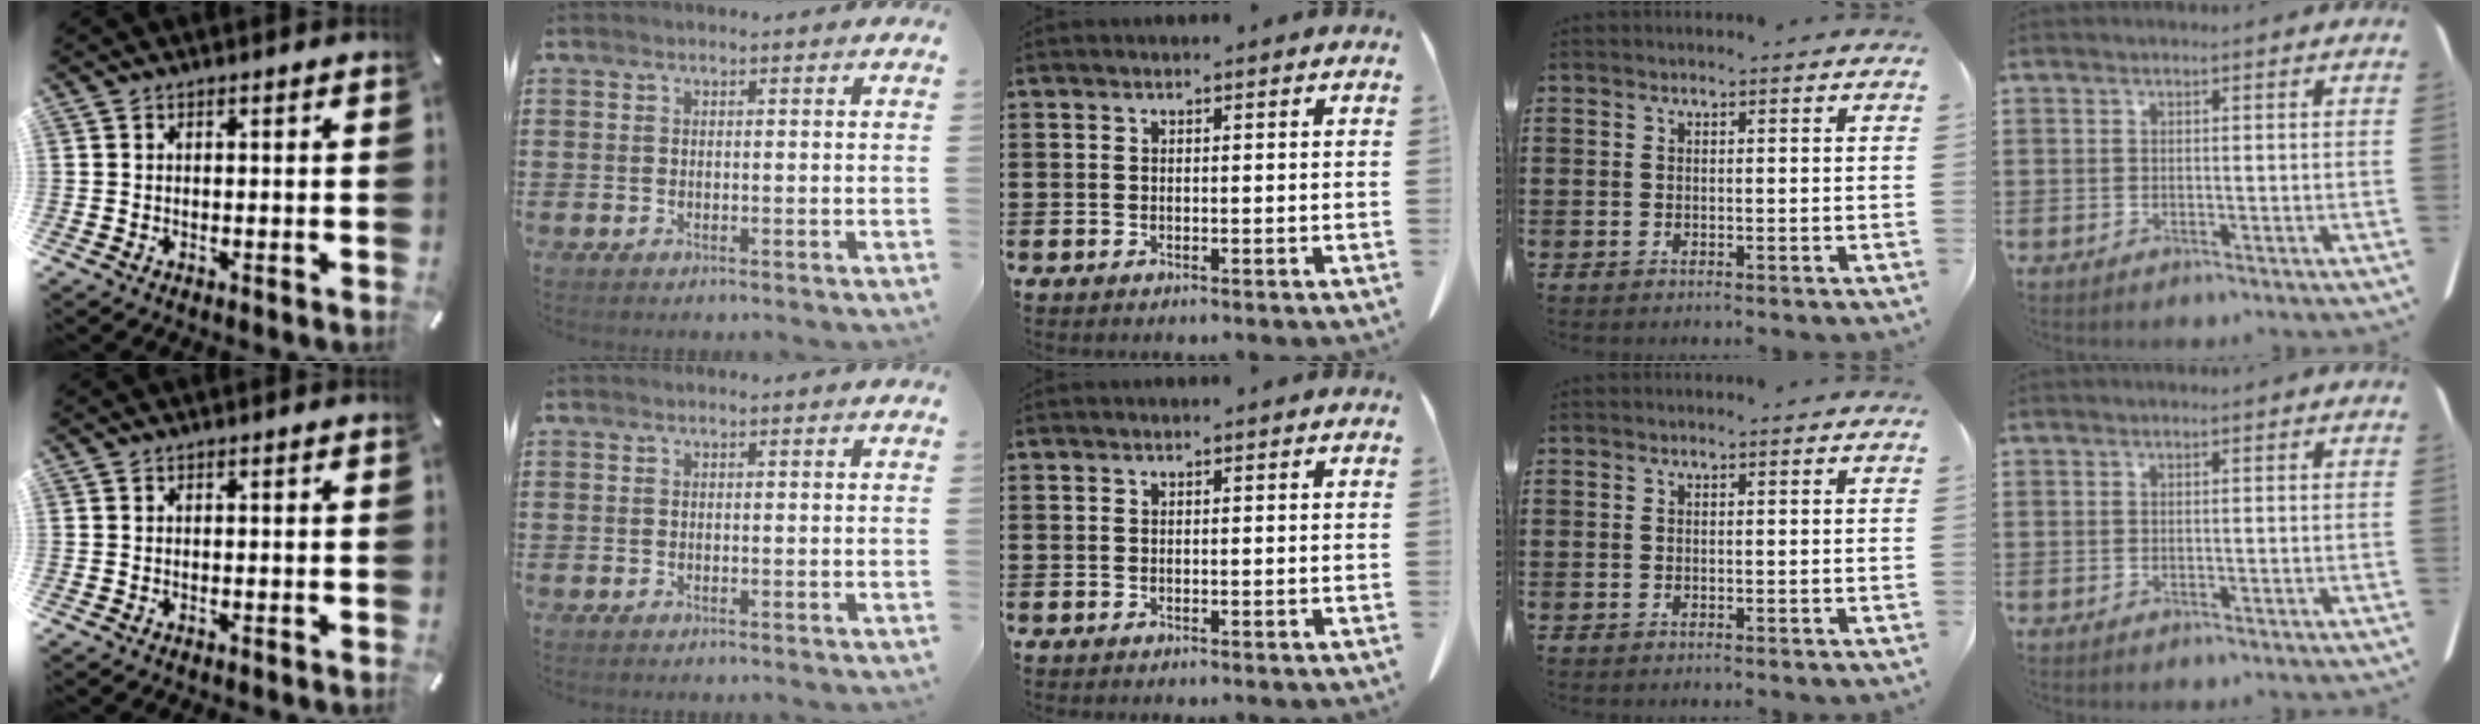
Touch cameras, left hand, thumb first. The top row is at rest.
{}